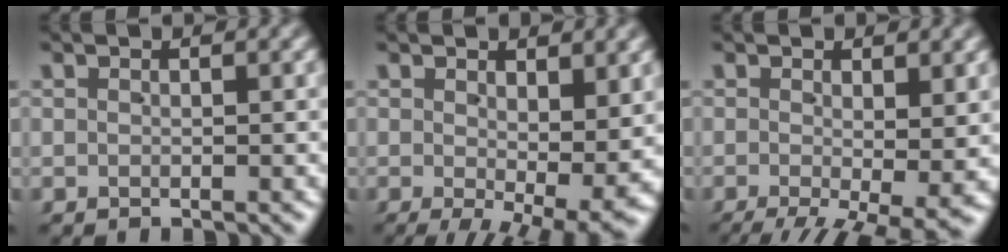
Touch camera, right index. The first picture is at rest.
{"total": 5.3, "force": [-1.5, 2.1, 4.7], "torque": [-0.064, -0.034, -0.006]}
{"total": 7.8, "force": [-4.9, 2.9, 5.3], "torque": [-0.076, -0.044, -0.051]}